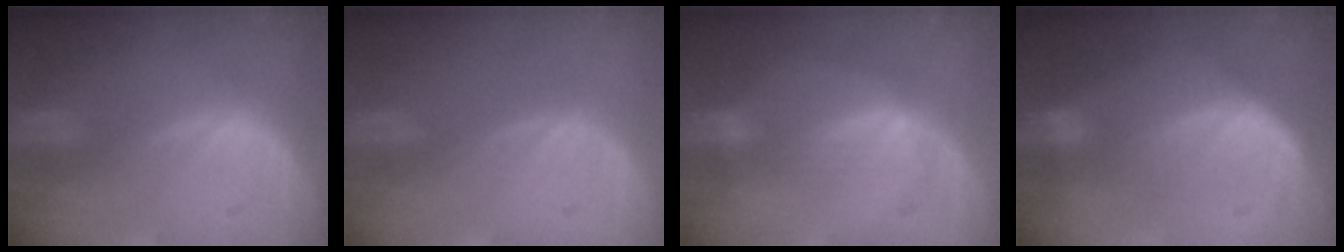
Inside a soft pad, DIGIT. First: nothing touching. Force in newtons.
{"total": 0.0}
{"total": 3.2, "press": 3.2, "slide": 0.4}
{"total": 6.8, "press": 6.3, "slide": 2.5}